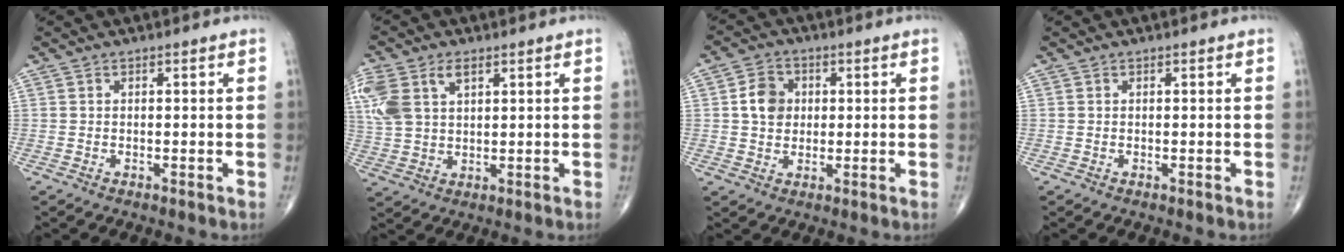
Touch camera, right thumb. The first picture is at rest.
{"total": 11.7, "force": [4.5, 7.1, 8.2], "torque": [-0.201, 0.007, 0.094]}
{"total": 6.1, "force": [0.8, 5.1, 3.4], "torque": [-0.042, 0.004, 0.010]}
{"total": 0.0}